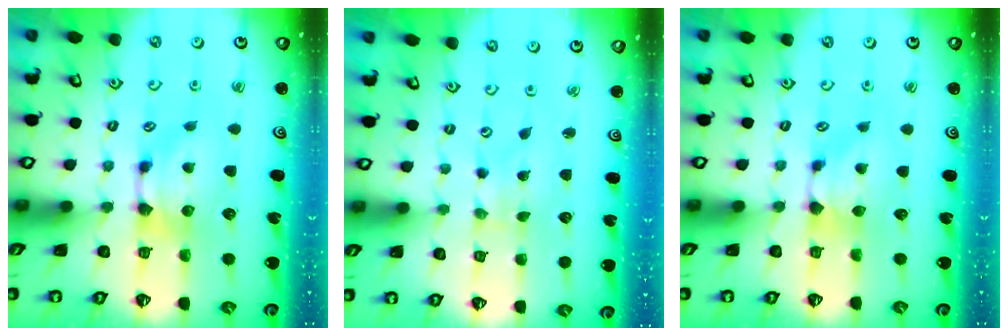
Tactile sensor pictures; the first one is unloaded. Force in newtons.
{"total": 4.6, "press": 4.5, "slide": 0.2}
{"total": 0.9, "press": 0.6, "slide": 0.6}